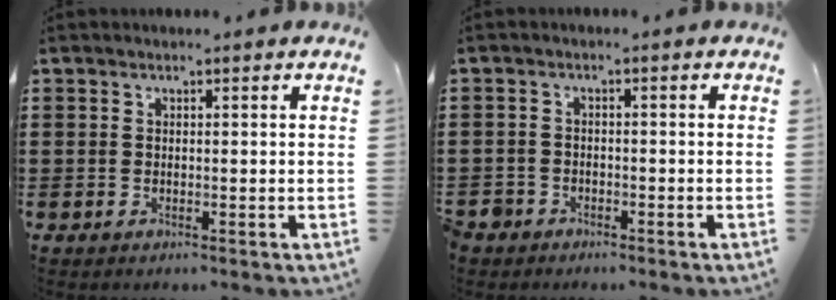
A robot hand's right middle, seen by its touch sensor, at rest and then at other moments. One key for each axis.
{"total": 2.3, "fx": -2.1, "fy": 1.0, "fz": -0.1, "tx": -0.012, "ty": -0.006, "tz": -0.048}